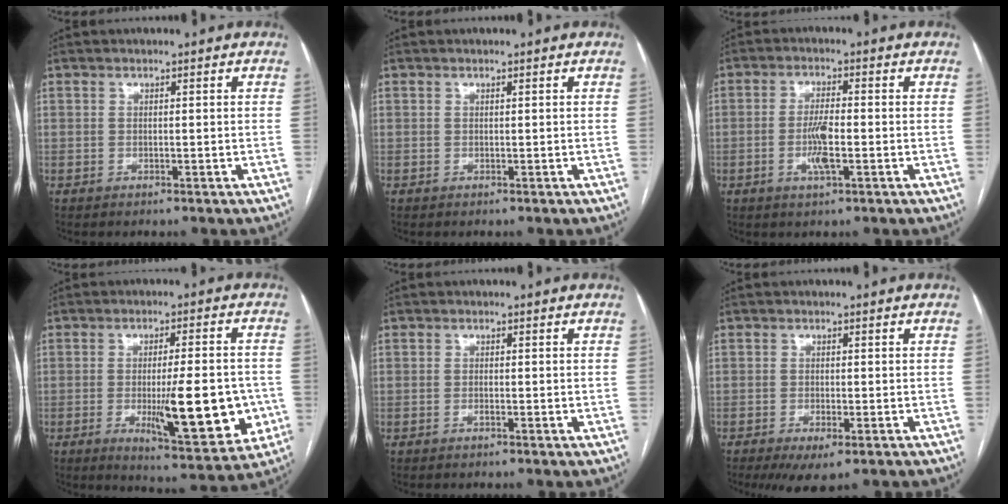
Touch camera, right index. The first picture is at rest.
{"total": 0.0}
{"total": 5.0, "force": [-1.3, 0.7, 4.8], "torque": [-0.097, -0.006, -0.023]}
{"total": 14.9, "force": [-3.1, 3.2, 14.2], "torque": [-0.202, -0.014, -0.037]}
{"total": 1.0, "force": [-0.3, 0.1, 0.9], "torque": [-0.016, 0.001, -0.005]}
{"total": 4.2, "force": [-2.3, 1.1, 3.3], "torque": [-0.051, -0.007, -0.031]}